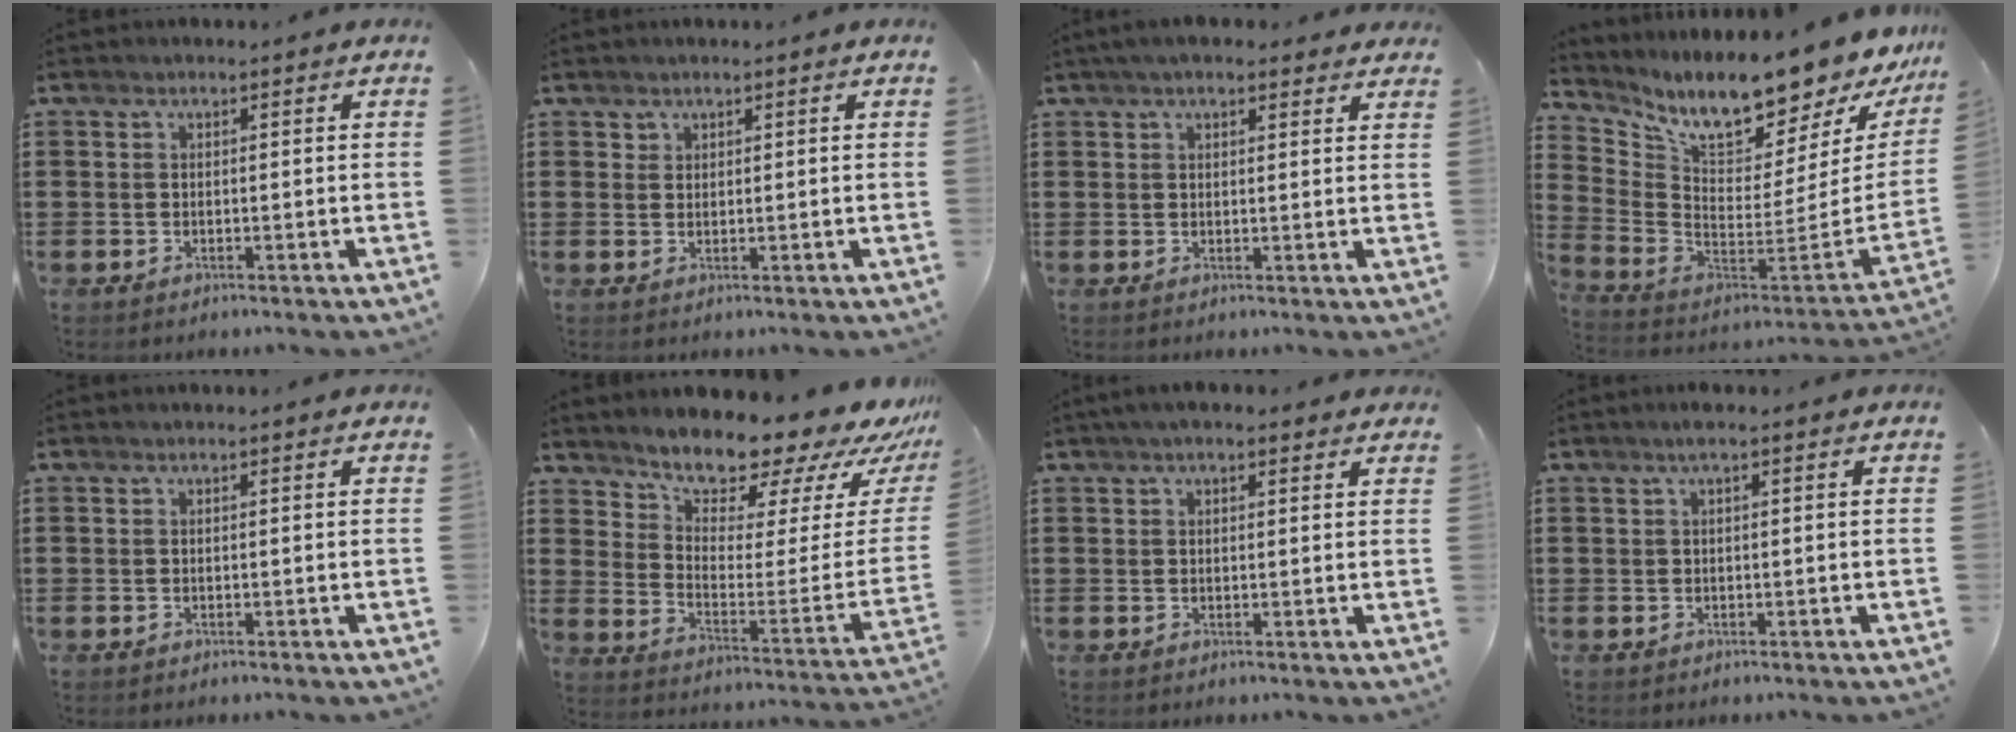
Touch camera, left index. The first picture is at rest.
{"total": 1.2, "force": [1.0, 0.6, 0.1], "torque": [-0.003, 0.002, 0.020]}
{"total": 3.5, "force": [2.8, 1.0, 1.9], "torque": [-0.043, 0.003, 0.051]}
{"total": 11.1, "force": [9.7, 1.0, 5.3], "torque": [-0.123, -0.090, 0.157]}
{"total": 0.0}
{"total": 10.0, "force": [9.6, 2.2, 1.8], "torque": [-0.056, -0.089, 0.163]}
{"total": 2.5, "force": [1.8, 0.8, 1.6], "torque": [-0.034, 0.007, 0.032]}
{"total": 1.2, "force": [0.4, 0.0, 1.1], "torque": [-0.021, 0.001, 0.007]}